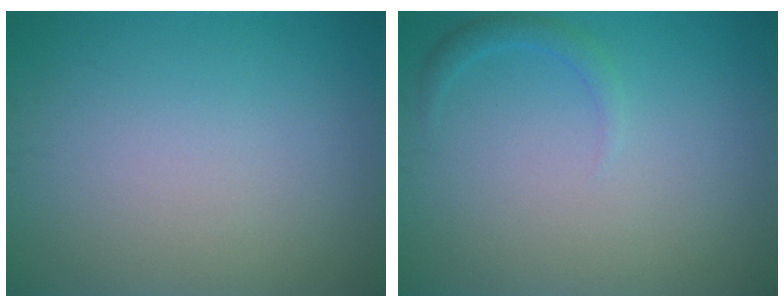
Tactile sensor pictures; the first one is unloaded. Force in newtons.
{"total": 1.2, "press": 1.2, "slide": 0.1}